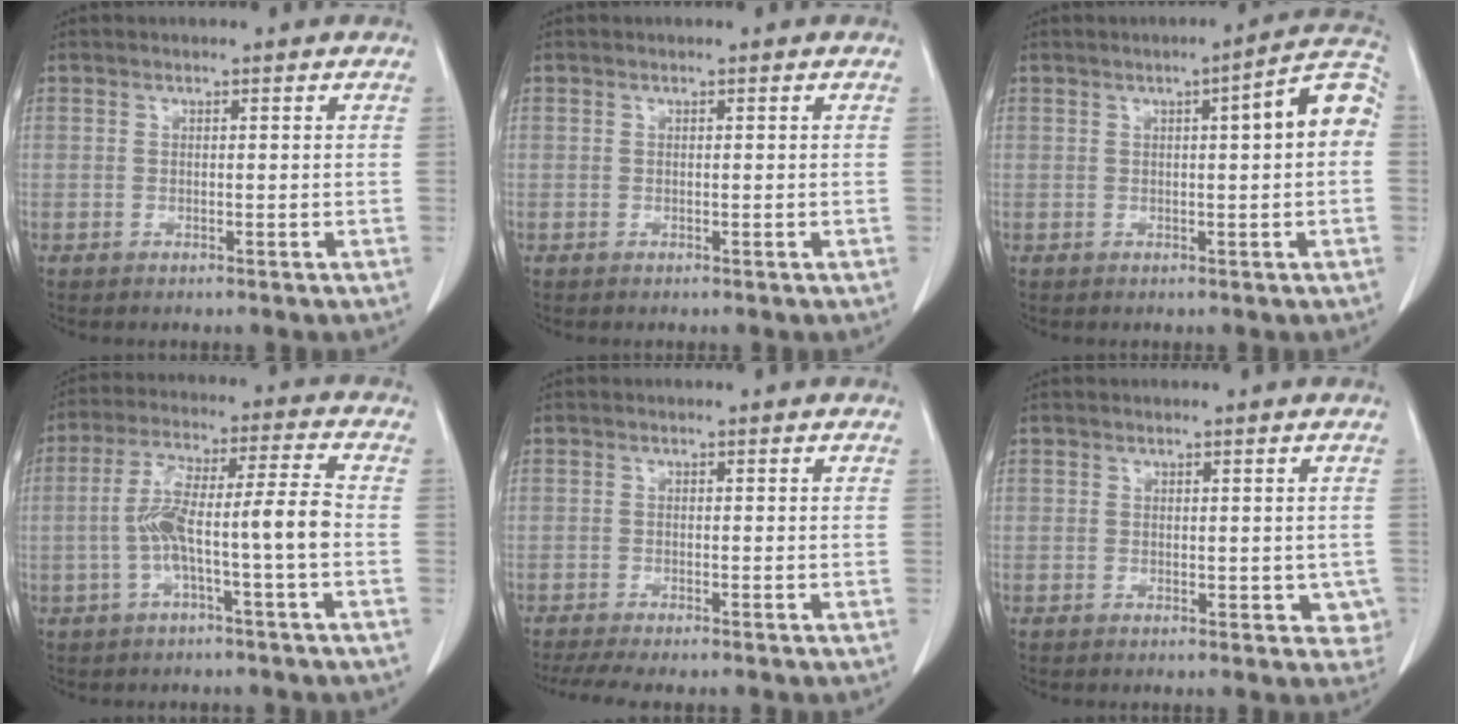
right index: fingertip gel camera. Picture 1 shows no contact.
{"total": 0.0}
{"total": 7.3, "force": [0.9, 0.8, 7.2], "torque": [-0.092, 0.021, 0.006]}
{"total": 10.0, "force": [-2.2, 0.1, 9.7], "torque": [-0.184, 0.031, -0.039]}
{"total": 5.3, "force": [-4.4, 0.4, 2.9], "torque": [-0.042, -0.011, -0.071]}
{"total": 3.2, "force": [-0.1, 2.4, 2.1], "torque": [0.000, 0.003, 0.002]}